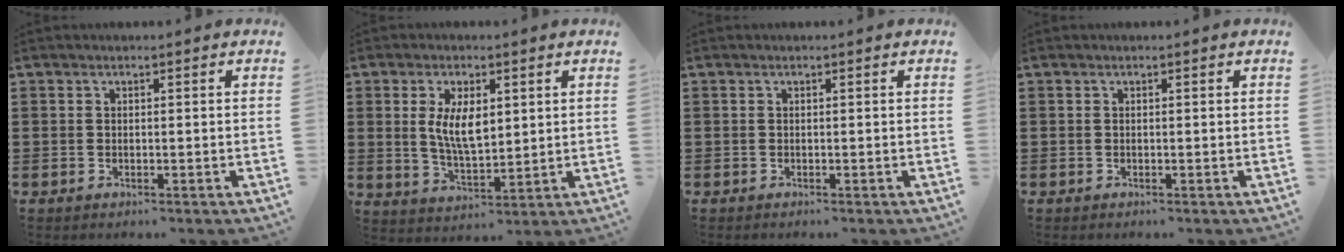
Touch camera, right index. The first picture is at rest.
{"total": 6.9, "force": [1.3, 3.2, 6.0], "torque": [-0.113, 0.005, 0.021]}
{"total": 0.0}
{"total": 0.0}